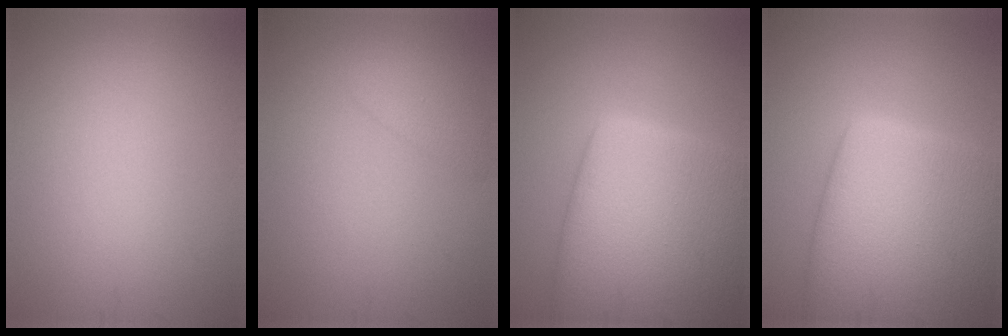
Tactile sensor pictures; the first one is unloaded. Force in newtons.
{"total": 1.8, "press": 1.8, "slide": 0.2}
{"total": 14.0, "press": 14.0, "slide": 0.9}
{"total": 14.0, "press": 14.0, "slide": 0.9}